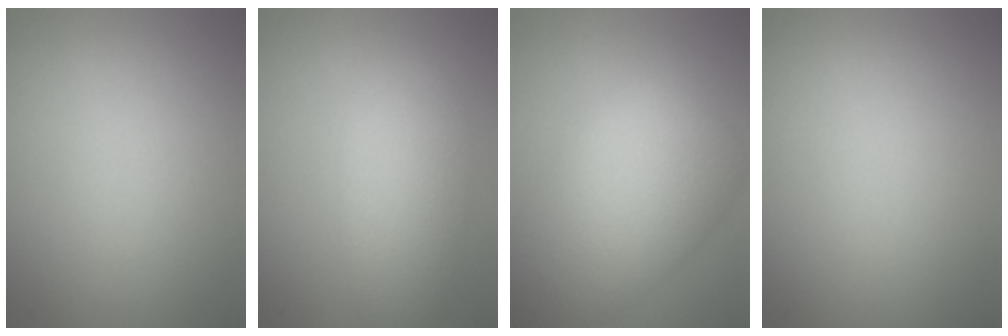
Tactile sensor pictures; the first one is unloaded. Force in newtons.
{"total": 4.5, "press": 4.5, "slide": 0.3}
{"total": 9.5, "press": 9.5, "slide": 0.4}
{"total": 0.0}